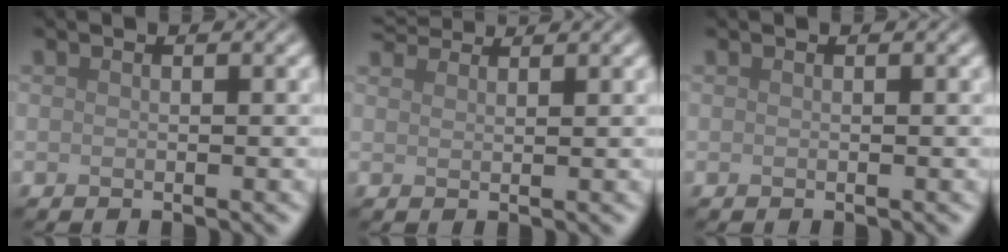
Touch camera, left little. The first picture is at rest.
{"total": 3.5, "force": [3.4, 0.4, 0.8], "torque": [-0.020, 0.009, 0.050]}
{"total": 0.0}